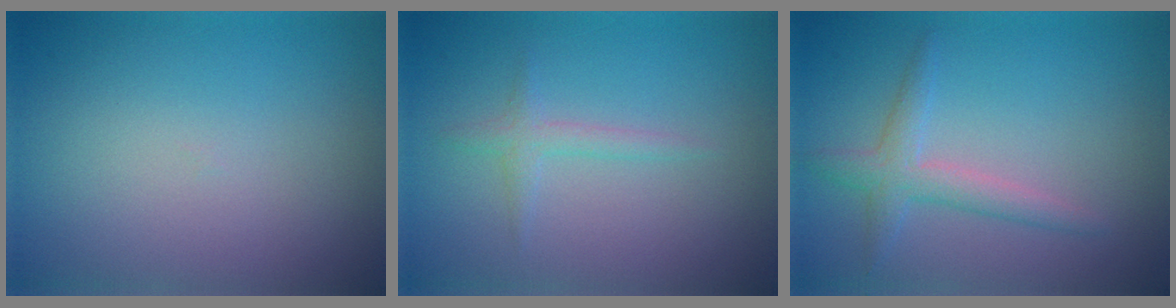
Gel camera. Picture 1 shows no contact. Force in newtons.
{"total": 1.3, "press": 1.2, "slide": 0.0}
{"total": 2.4, "press": 2.4, "slide": 0.1}